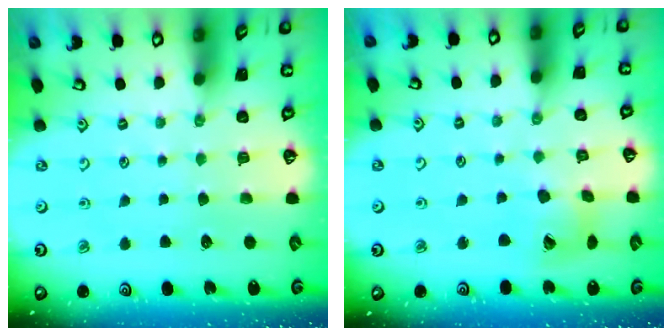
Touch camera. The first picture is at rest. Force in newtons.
{"total": 11.2, "press": 11.1, "slide": 1.5}